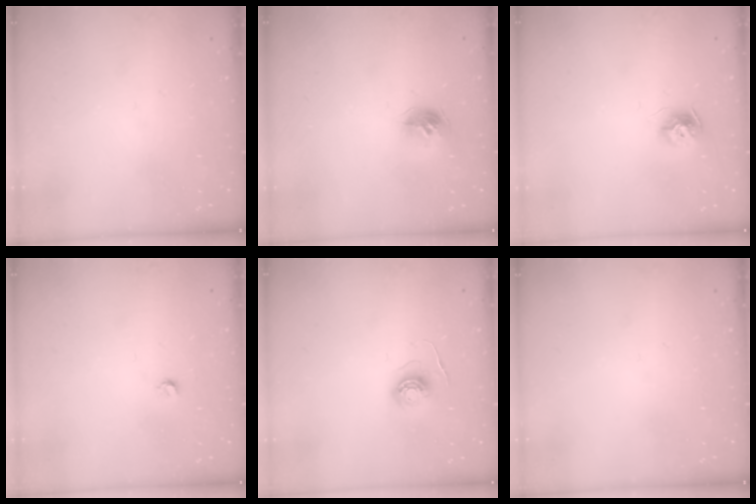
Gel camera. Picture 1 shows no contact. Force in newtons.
{"total": 9.5, "press": 9.5, "slide": 0.4}
{"total": 8.7, "press": 8.7, "slide": 0.0}
{"total": 3.2, "press": 3.2, "slide": 0.3}
{"total": 5.8, "press": 5.8, "slide": 0.3}
{"total": 0.0}